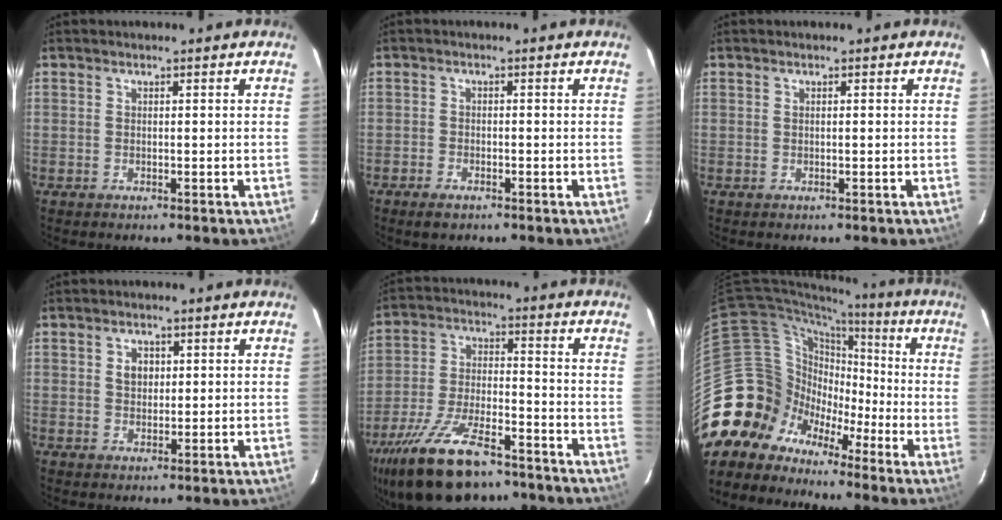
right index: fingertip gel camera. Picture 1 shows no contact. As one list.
[{"total": 2.5, "force": [-1.9, 1.2, 1.2], "torque": [-0.033, -0.002, -0.037]}, {"total": 0.0}, {"total": 2.9, "force": [0.9, 2.3, 1.6], "torque": [-0.023, 0.007, 0.015]}, {"total": 20.3, "force": [-14.8, 7.9, 11.5], "torque": [-0.237, -0.024, -0.247]}, {"total": 14.6, "force": [-7.7, 12.2, 2.4], "torque": [-0.073, 0.046, -0.147]}]